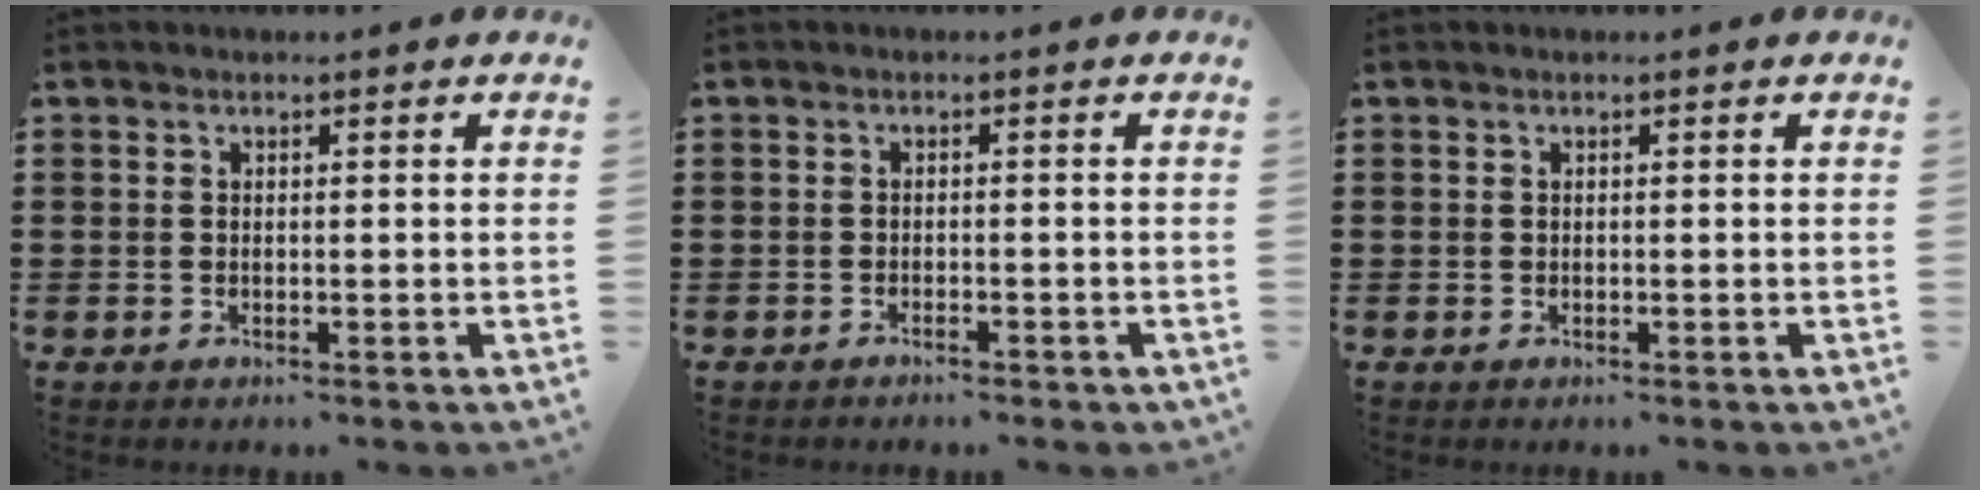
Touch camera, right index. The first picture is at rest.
{"total": 1.0, "force": [-1.0, 0.1, 0.4], "torque": [-0.011, -0.001, -0.019]}
{"total": 0.0}